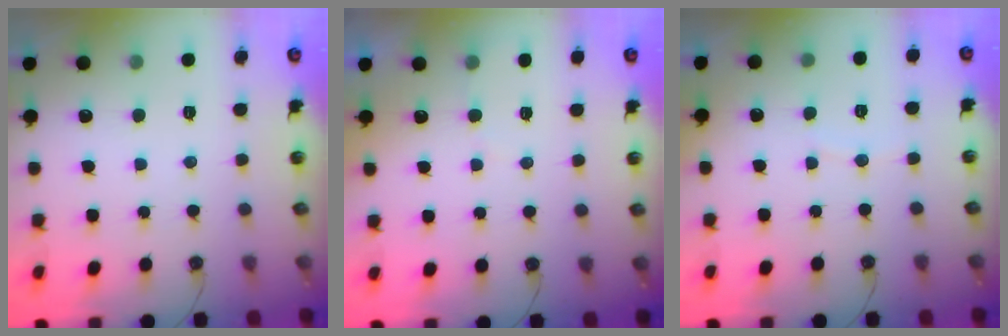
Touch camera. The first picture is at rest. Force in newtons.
{"total": 2.6, "press": 2.6, "slide": 0.3}
{"total": 2.4, "press": 2.4, "slide": 0.3}